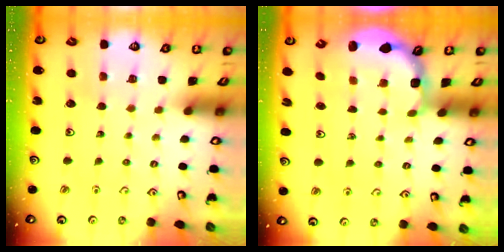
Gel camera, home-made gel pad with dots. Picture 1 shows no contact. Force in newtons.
{"total": 2.7, "press": 2.3, "slide": 1.4}